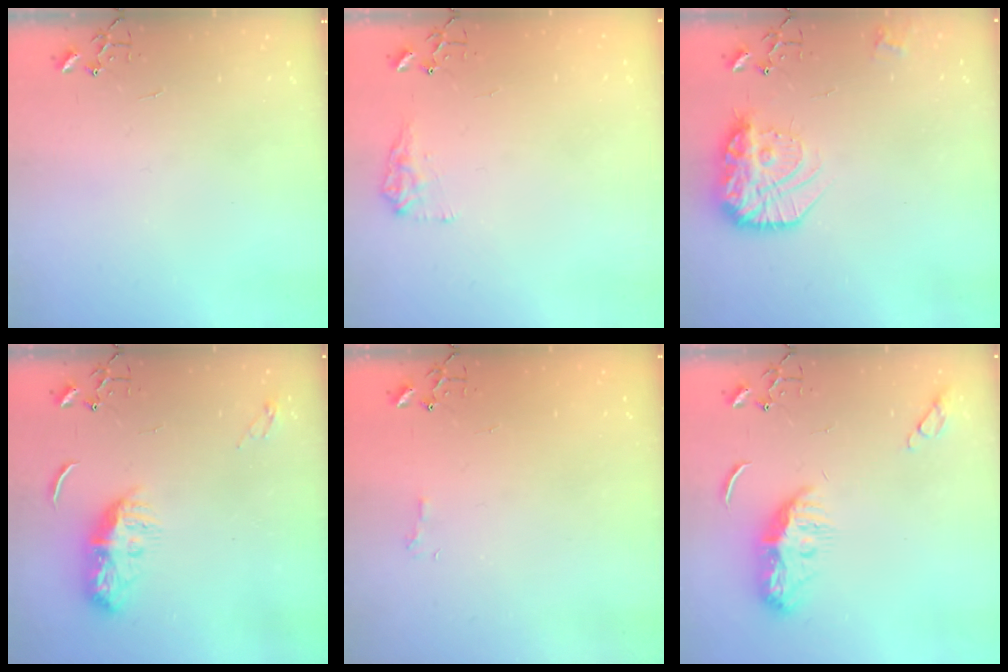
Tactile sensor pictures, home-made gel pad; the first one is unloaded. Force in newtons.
{"total": 8.9, "press": 8.9, "slide": 0.4}
{"total": 16.2, "press": 16.2, "slide": 0.6}
{"total": 10.1, "press": 10.1, "slide": 0.1}
{"total": 6.0, "press": 5.9, "slide": 0.7}
{"total": 10.6, "press": 10.6, "slide": 0.5}